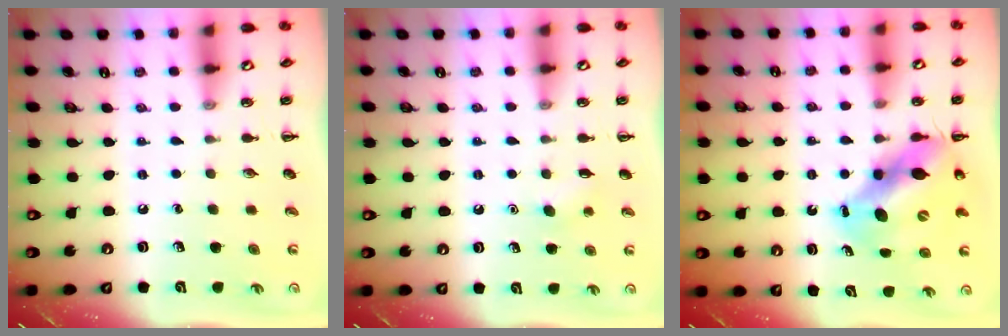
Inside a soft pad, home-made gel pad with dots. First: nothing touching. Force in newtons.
{"total": 3.8, "press": 3.7, "slide": 0.9}
{"total": 11.6, "press": 11.2, "slide": 3.1}